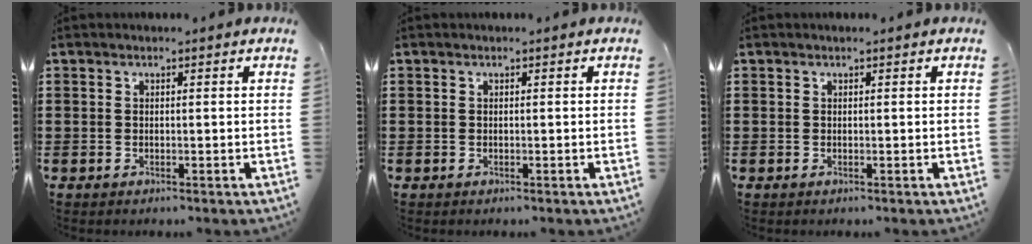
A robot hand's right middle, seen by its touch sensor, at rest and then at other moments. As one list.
[{"total": 0.0}, {"total": 0.0}]